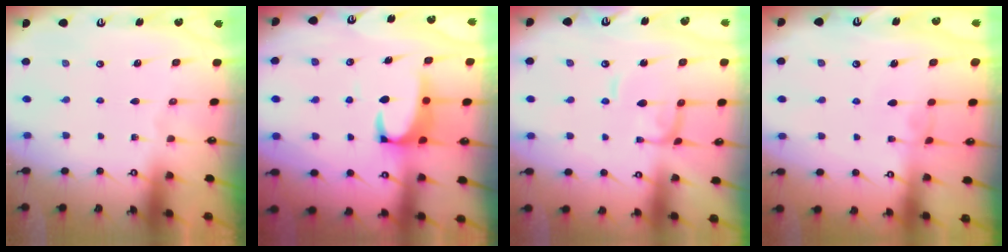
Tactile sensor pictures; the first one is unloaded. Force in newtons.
{"total": 2.8, "press": 2.6, "slide": 1.1}
{"total": 0.0}
{"total": 1.8, "press": 1.7, "slide": 0.5}